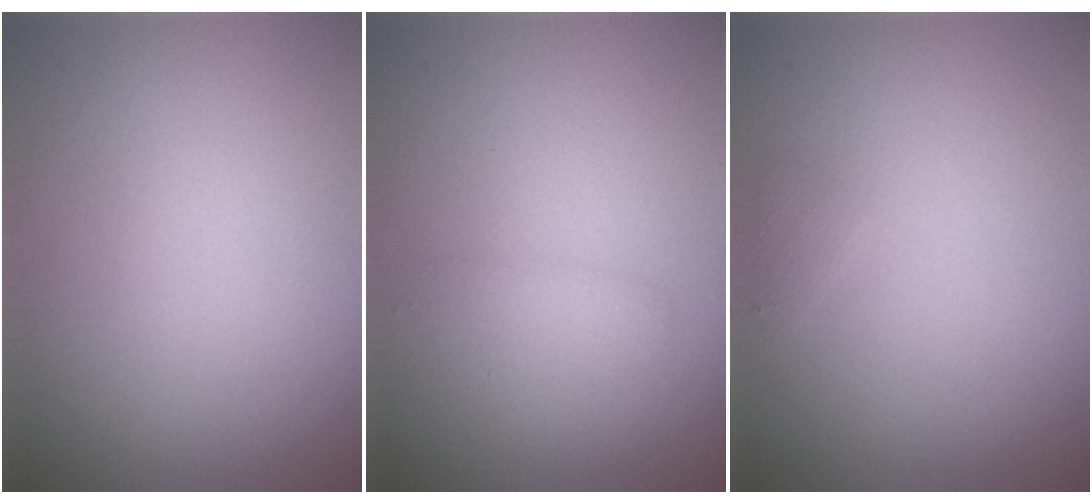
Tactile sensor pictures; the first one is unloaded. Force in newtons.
{"total": 1.6, "press": 1.6, "slide": 0.1}
{"total": 0.6, "press": 0.6, "slide": 0.0}